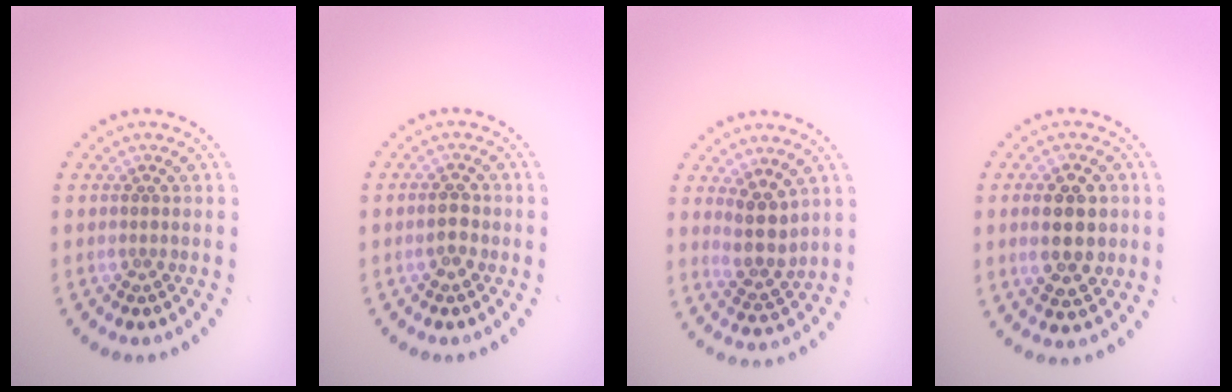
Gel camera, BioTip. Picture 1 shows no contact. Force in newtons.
{"total": 1.8, "press": 1.8, "slide": 0.2}
{"total": 3.0, "press": 2.5, "slide": 1.6}
{"total": 4.6, "press": 4.6, "slide": 0.2}